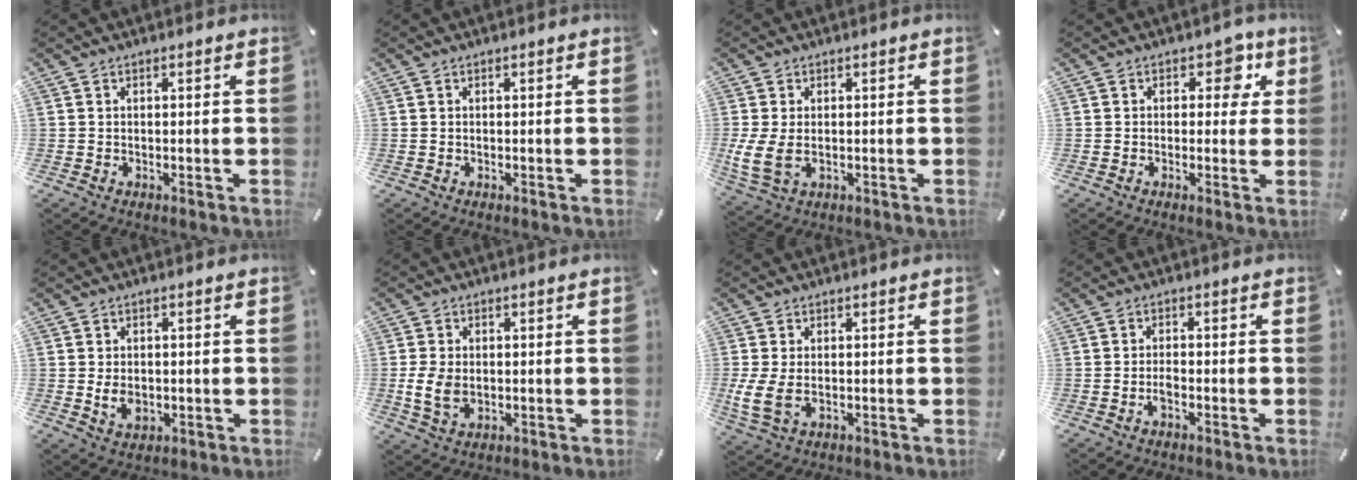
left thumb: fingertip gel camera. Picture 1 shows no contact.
{"total": 0.0}
{"total": 6.5, "force": [-0.3, 4.5, 4.8], "torque": [-0.100, -0.002, -0.005]}
{"total": 6.1, "force": [1.9, 4.4, 3.8], "torque": [-0.027, -0.007, 0.023]}
{"total": 4.7, "force": [-0.9, 3.5, 3.1], "torque": [-0.065, -0.005, -0.019]}
{"total": 6.7, "force": [-0.7, 4.8, 4.6], "torque": [-0.098, 0.000, -0.014]}
{"total": 5.8, "force": [-0.4, 3.8, 4.4], "torque": [-0.094, -0.004, -0.009]}
{"total": 2.2, "force": [-1.2, 0.9, 1.5], "torque": [-0.028, 0.007, -0.024]}